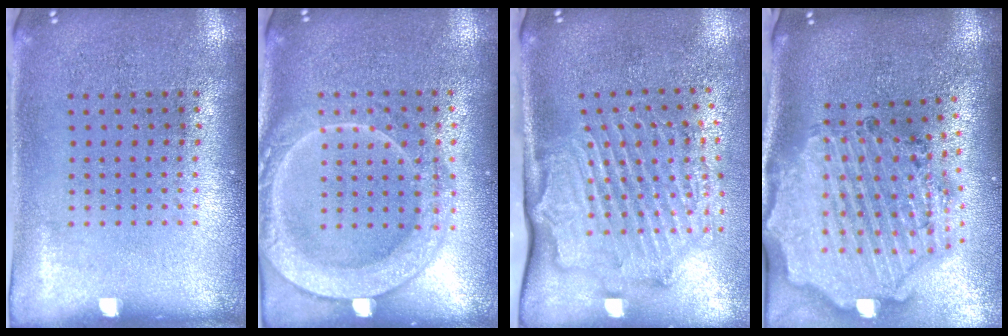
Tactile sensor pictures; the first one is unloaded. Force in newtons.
{"total": 2.0, "press": 1.9, "slide": 0.3}
{"total": 2.1, "press": 2.1, "slide": 0.5}
{"total": 3.1, "press": 2.7, "slide": 1.4}